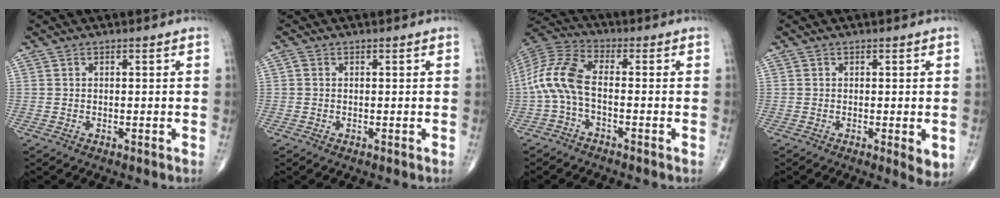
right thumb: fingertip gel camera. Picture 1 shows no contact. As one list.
[{"total": 0.6, "force": [0.0, 0.5, 0.3], "torque": [-0.006, 0.000, -0.003]}, {"total": 9.9, "force": [-1.7, 4.5, 8.7], "torque": [-0.196, 0.033, -0.044]}, {"total": 3.3, "force": [-0.5, 1.0, 3.1], "torque": [-0.040, -0.010, -0.009]}]